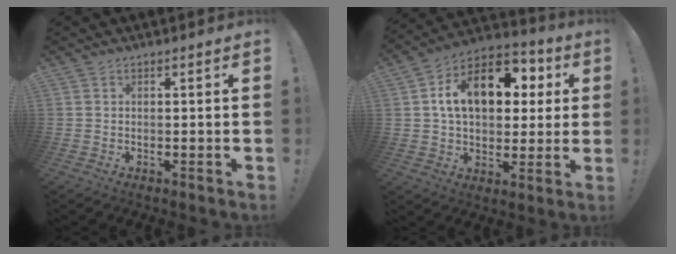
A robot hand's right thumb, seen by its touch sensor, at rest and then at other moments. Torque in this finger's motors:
{"motor_torque": [2.49, 2.52, 0.85, -0.45, 0.13]}